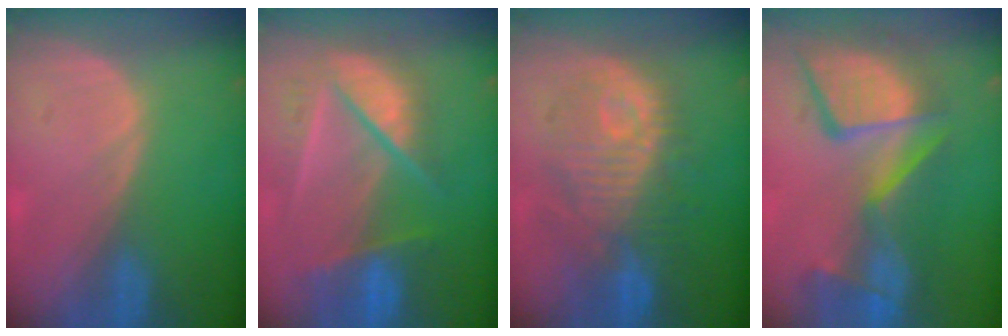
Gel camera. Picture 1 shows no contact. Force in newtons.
{"total": 9.9, "press": 8.3, "slide": 5.4}
{"total": 10.5, "press": 10.2, "slide": 2.3}
{"total": 13.4, "press": 11.3, "slide": 7.3}